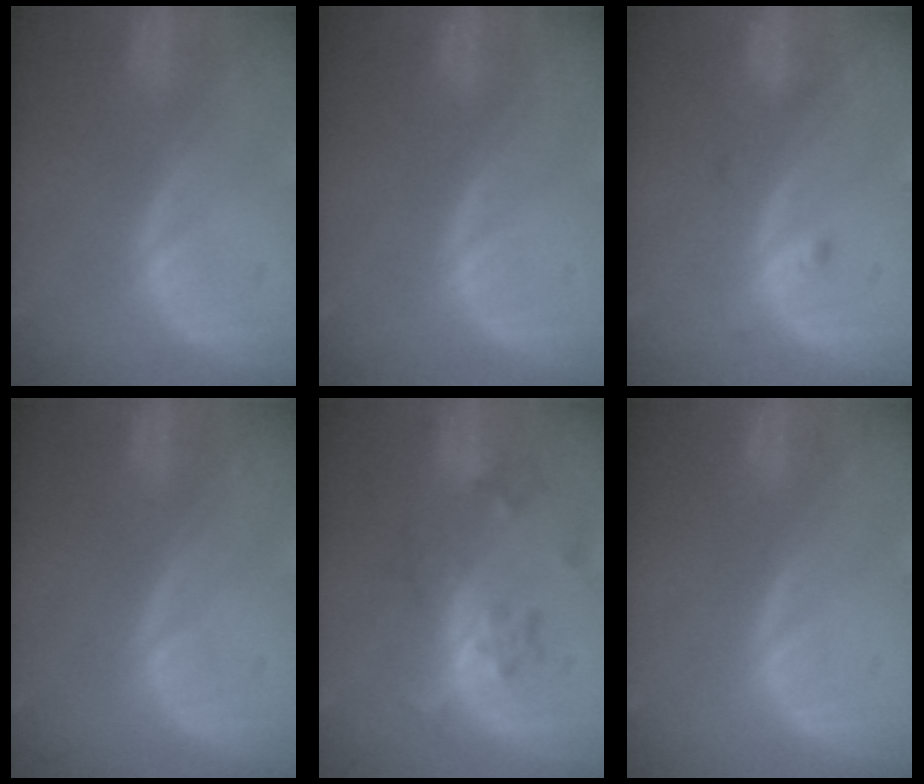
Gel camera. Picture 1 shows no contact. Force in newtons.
{"total": 0.0}
{"total": 1.3, "press": 1.3, "slide": 0.0}
{"total": 0.0}
{"total": 7.2, "press": 6.4, "slide": 3.4}
{"total": 0.0}